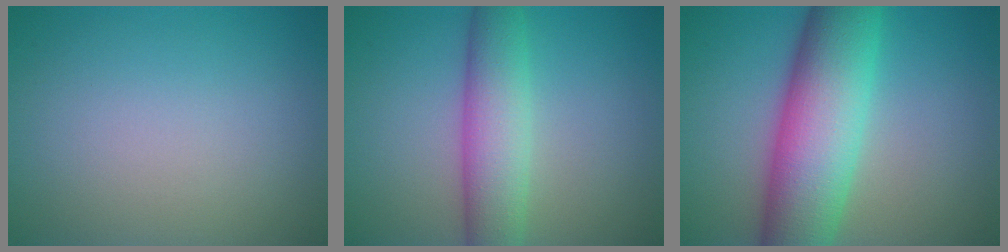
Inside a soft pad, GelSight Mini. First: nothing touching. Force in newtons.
{"total": 5.6, "press": 5.6, "slide": 0.1}
{"total": 11.0, "press": 11.0, "slide": 0.1}